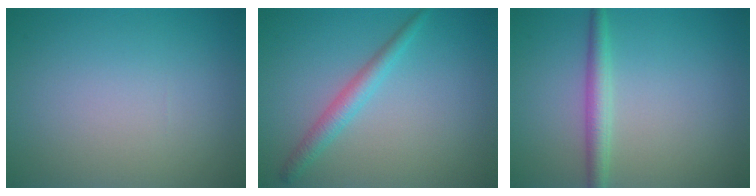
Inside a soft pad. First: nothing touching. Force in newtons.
{"total": 2.2, "press": 2.2, "slide": 0.1}
{"total": 2.3, "press": 2.3, "slide": 0.0}